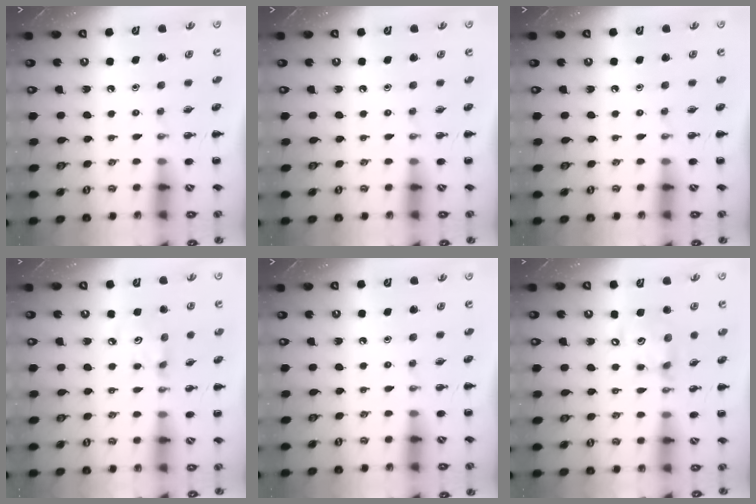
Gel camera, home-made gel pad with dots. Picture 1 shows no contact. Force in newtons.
{"total": 0.0}
{"total": 0.0}
{"total": 3.7, "press": 3.7, "slide": 0.7}
{"total": 0.0}
{"total": 12.1, "press": 11.8, "slide": 2.6}